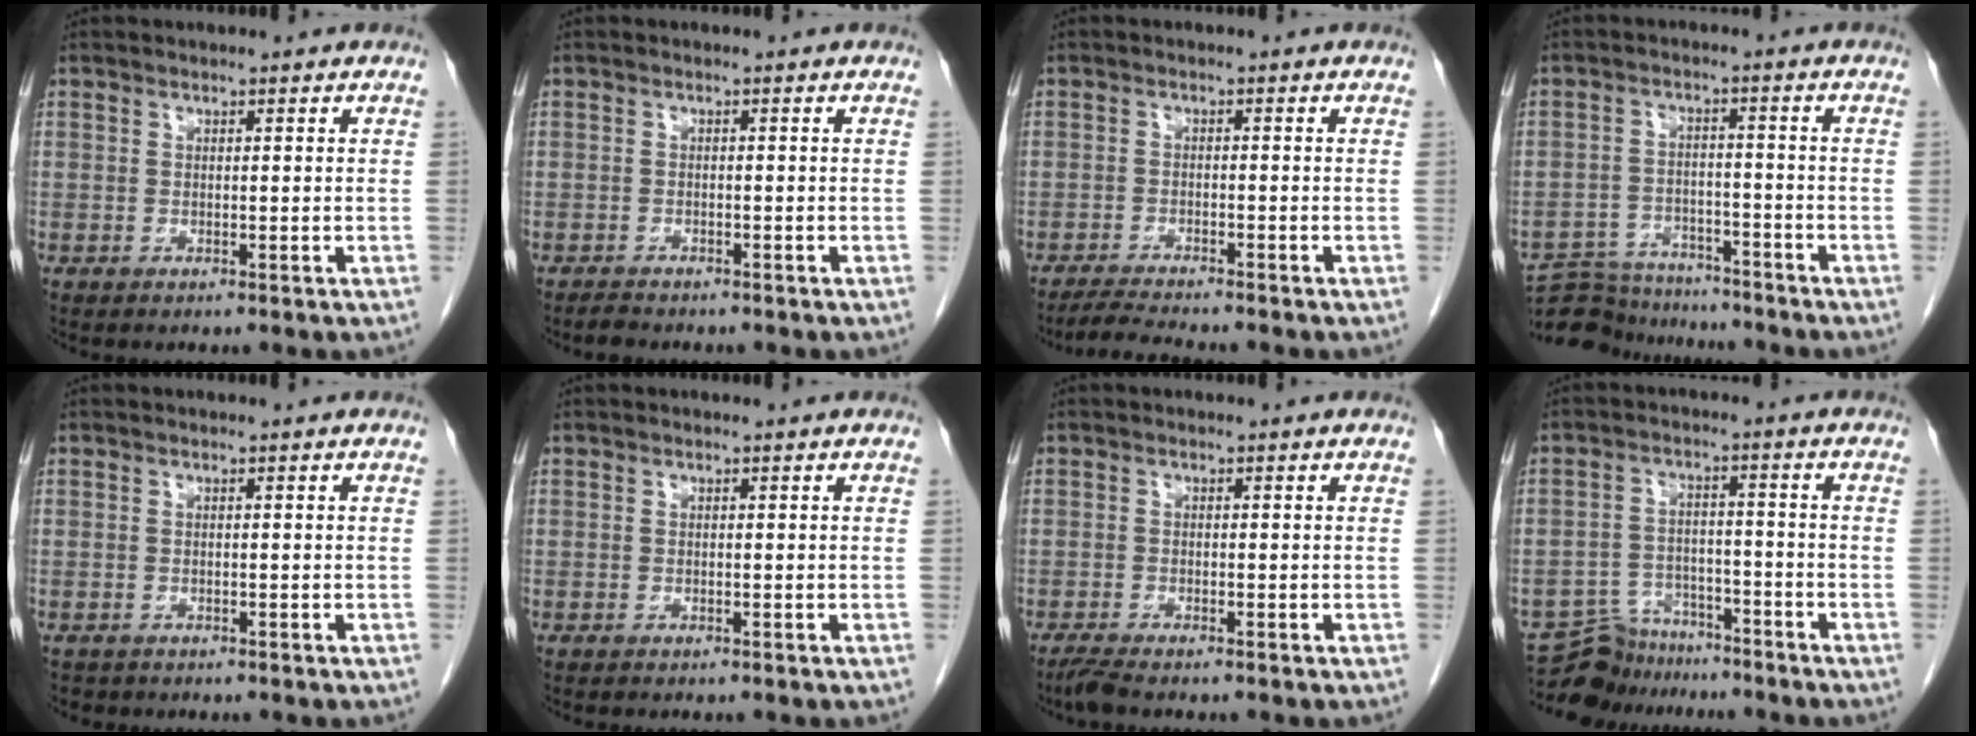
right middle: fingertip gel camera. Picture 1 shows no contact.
{"total": 1.3, "force": [-1.2, 0.3, 0.2], "torque": [-0.013, -0.004, -0.020]}
{"total": 4.5, "force": [-4.2, -0.4, 1.6], "torque": [-0.032, -0.018, -0.071]}
{"total": 10.4, "force": [-10.0, 2.9, 1.1], "torque": [-0.019, 0.010, -0.155]}
{"total": 1.1, "force": [-0.9, 0.6, 0.0], "torque": [-0.011, 0.000, -0.014]}
{"total": 0.0}
{"total": 2.1, "force": [-1.8, 0.0, 1.1], "torque": [-0.032, -0.008, -0.038]}
{"total": 7.9, "force": [-7.3, 3.1, -0.1], "torque": [-0.001, 0.018, -0.125]}